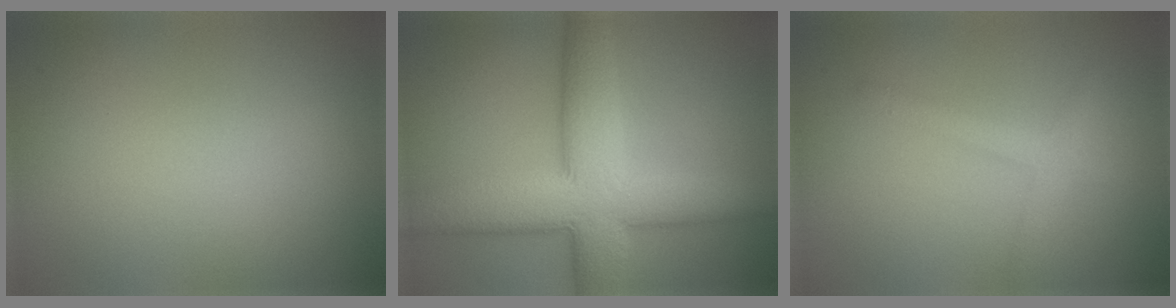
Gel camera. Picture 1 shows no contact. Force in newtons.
{"total": 10.4, "press": 10.4, "slide": 0.6}
{"total": 2.0, "press": 2.0, "slide": 0.1}